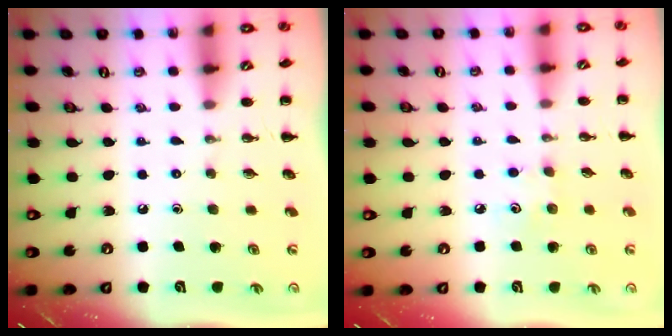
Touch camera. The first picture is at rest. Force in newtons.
{"total": 4.8, "press": 4.7, "slide": 1.0}